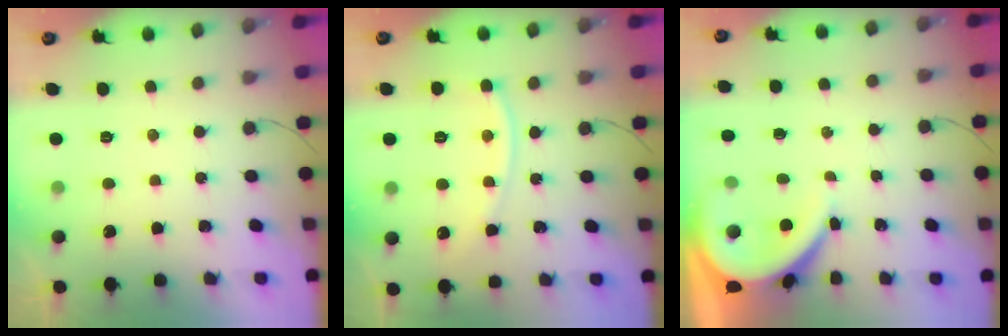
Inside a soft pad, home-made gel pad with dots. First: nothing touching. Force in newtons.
{"total": 10.7, "press": 10.6, "slide": 1.1}
{"total": 7.1, "press": 7.1, "slide": 1.0}